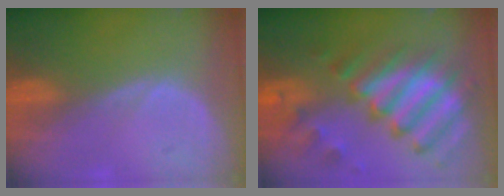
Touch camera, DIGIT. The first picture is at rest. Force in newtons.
{"total": 11.8, "press": 10.2, "slide": 5.9}